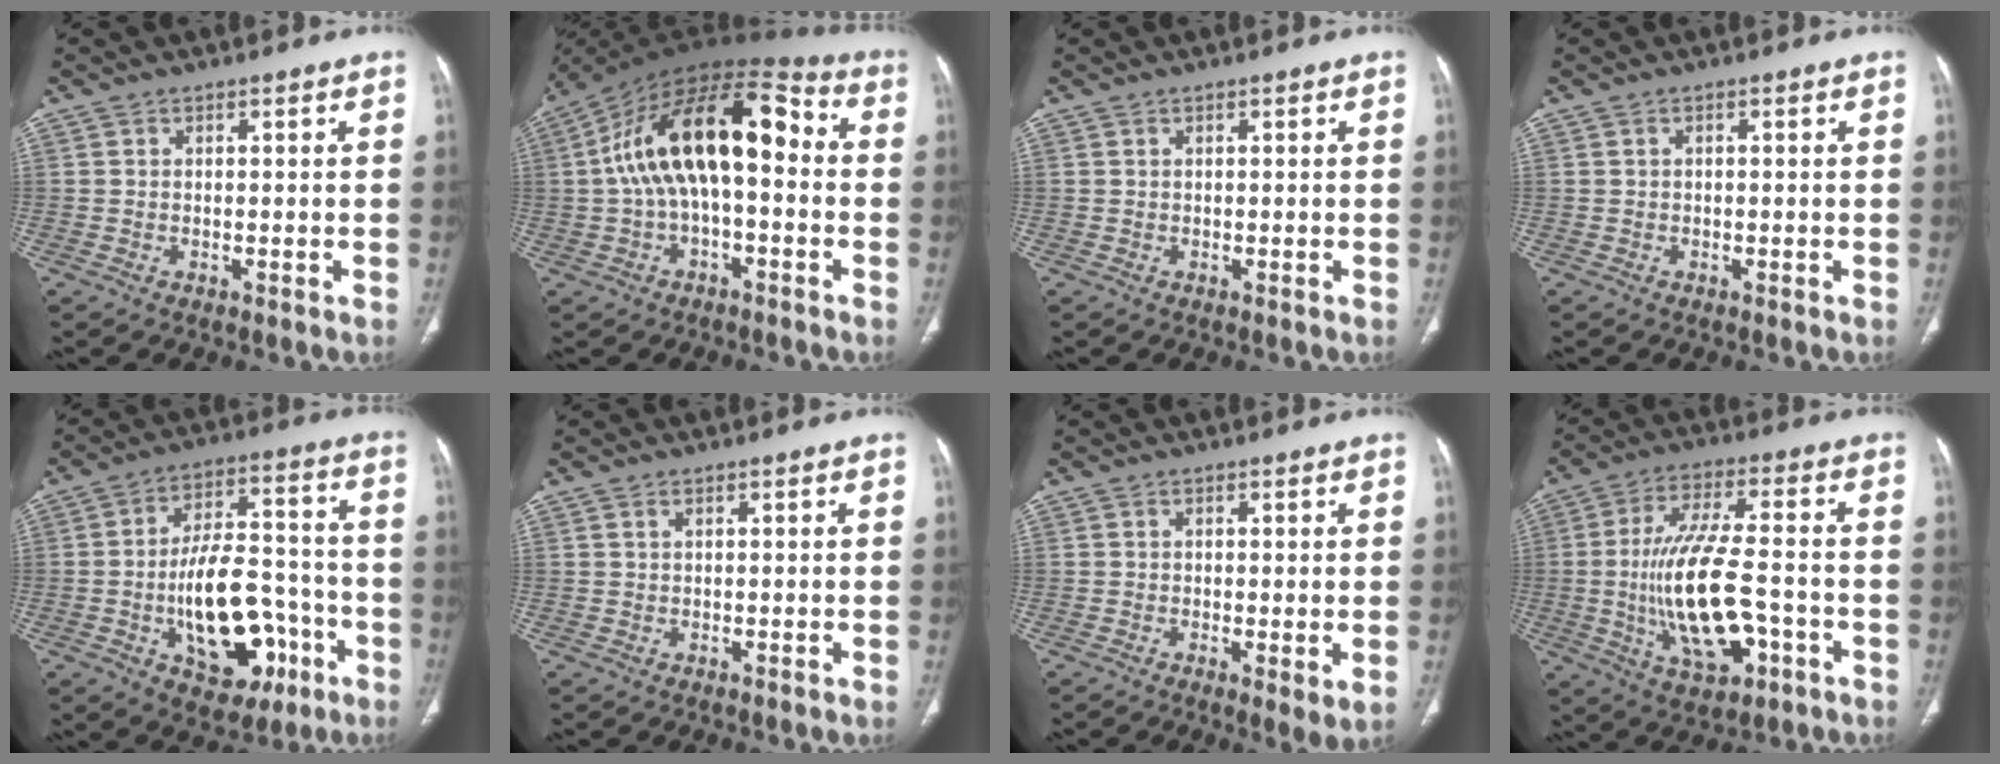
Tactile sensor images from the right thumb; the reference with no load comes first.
{"total": 19.5, "force": [0.6, 9.4, 17.1], "torque": [-0.287, 0.058, 0.001]}
{"total": 0.0}
{"total": 0.0}
{"total": 19.1, "force": [-6.1, 10.4, 14.8], "torque": [-0.200, 0.046, -0.082]}
{"total": 0.5, "force": [0.3, 0.3, 0.3], "torque": [-0.010, 0.004, 0.006]}
{"total": 3.4, "force": [-0.5, 0.8, 3.3], "torque": [-0.058, -0.015, -0.012]}
{"total": 17.5, "force": [-3.5, 7.1, 15.6], "torque": [-0.294, 0.016, -0.053]}